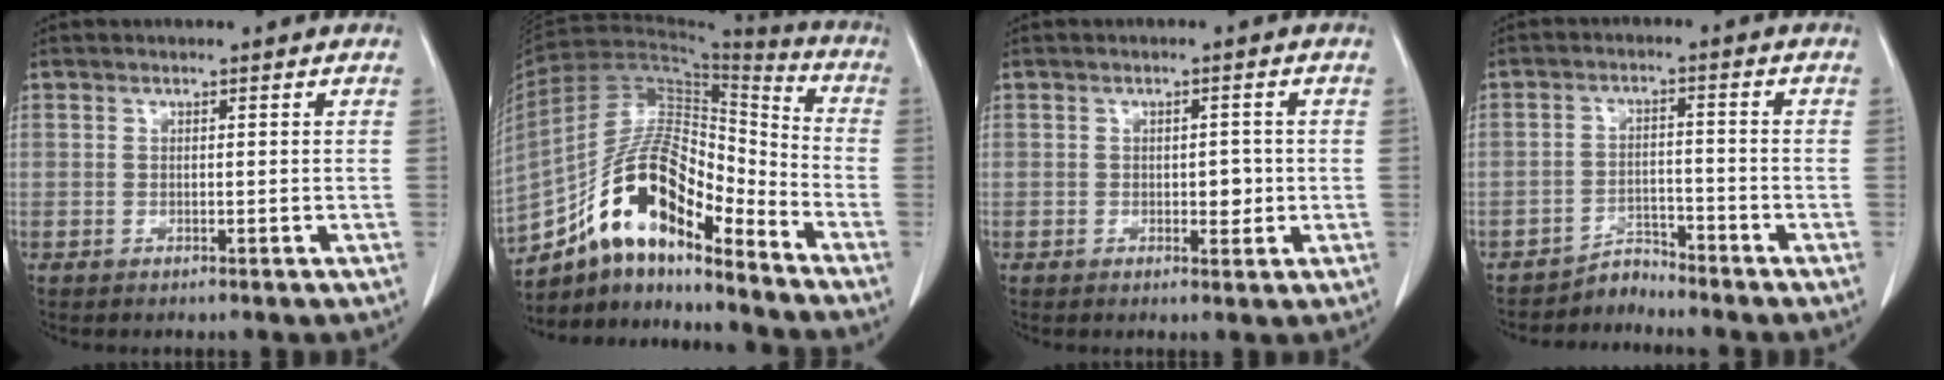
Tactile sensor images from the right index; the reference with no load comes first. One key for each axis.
{"total": 16.2, "fx": -11.3, "fy": 4.8, "fz": 10.6, "tx": -0.187, "ty": 0.040, "tz": -0.200}
{"total": 2.5, "fx": -0.3, "fy": 1.4, "fz": 2.0, "tx": -0.024, "ty": 0.001, "tz": -0.001}
{"total": 3.2, "fx": -3.0, "fy": 0.4, "fz": -0.9, "tx": 0.024, "ty": -0.001, "tz": -0.050}